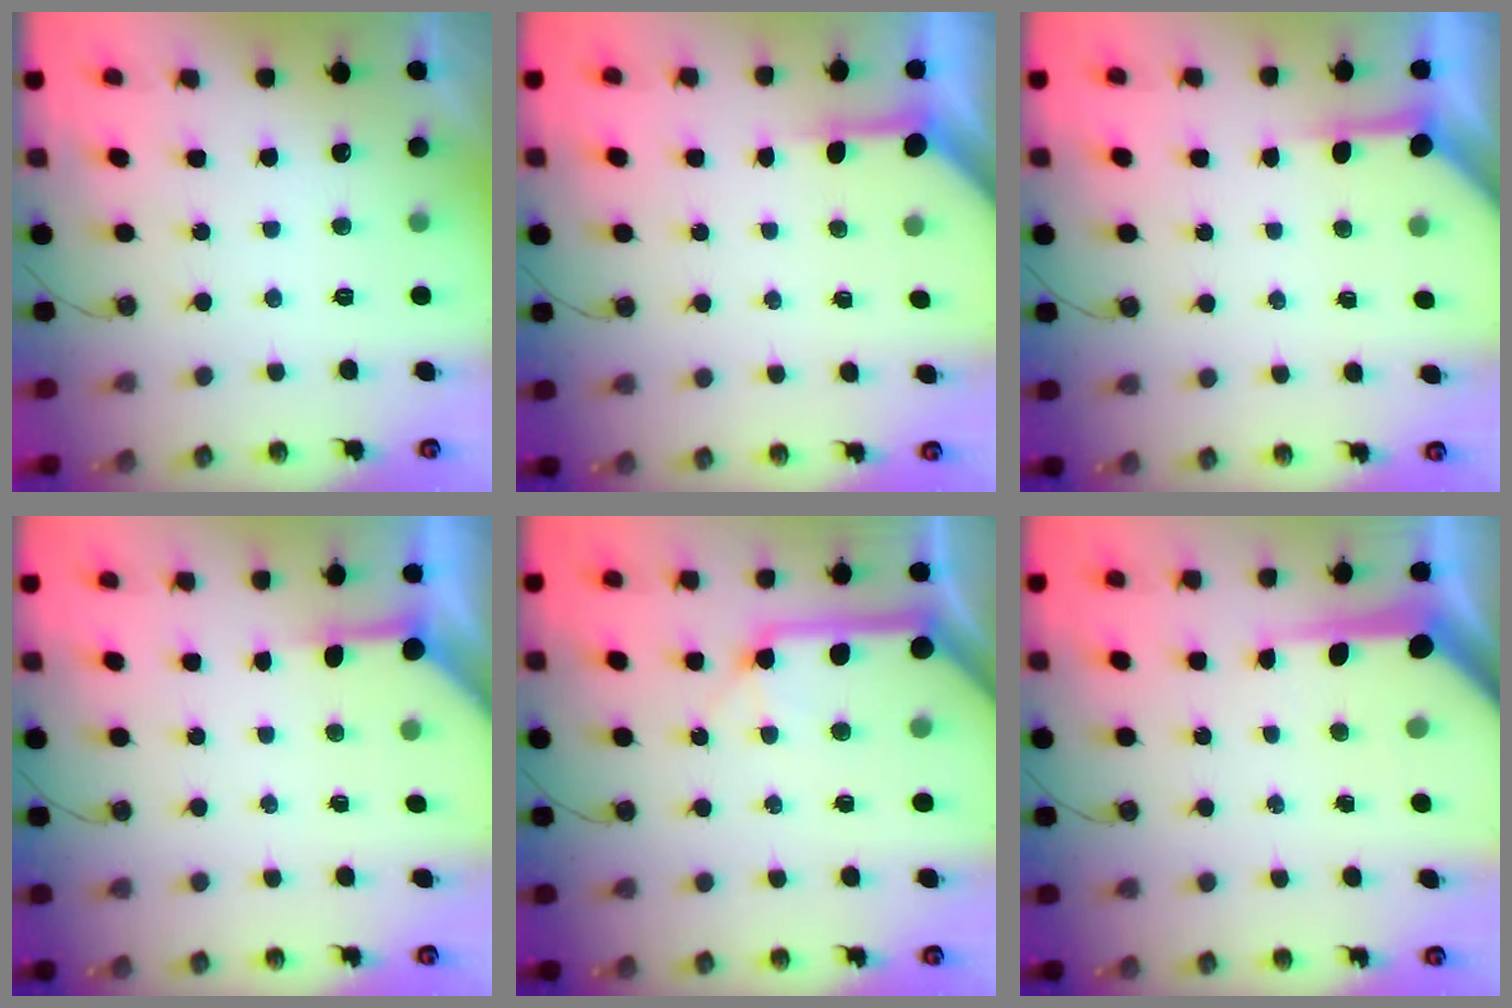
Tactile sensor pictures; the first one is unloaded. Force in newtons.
{"total": 3.8, "press": 3.7, "slide": 0.3}
{"total": 3.8, "press": 3.8, "slide": 0.4}
{"total": 3.9, "press": 3.9, "slide": 0.5}
{"total": 15.4, "press": 15.2, "slide": 2.2}
{"total": 8.8, "press": 8.7, "slide": 0.5}